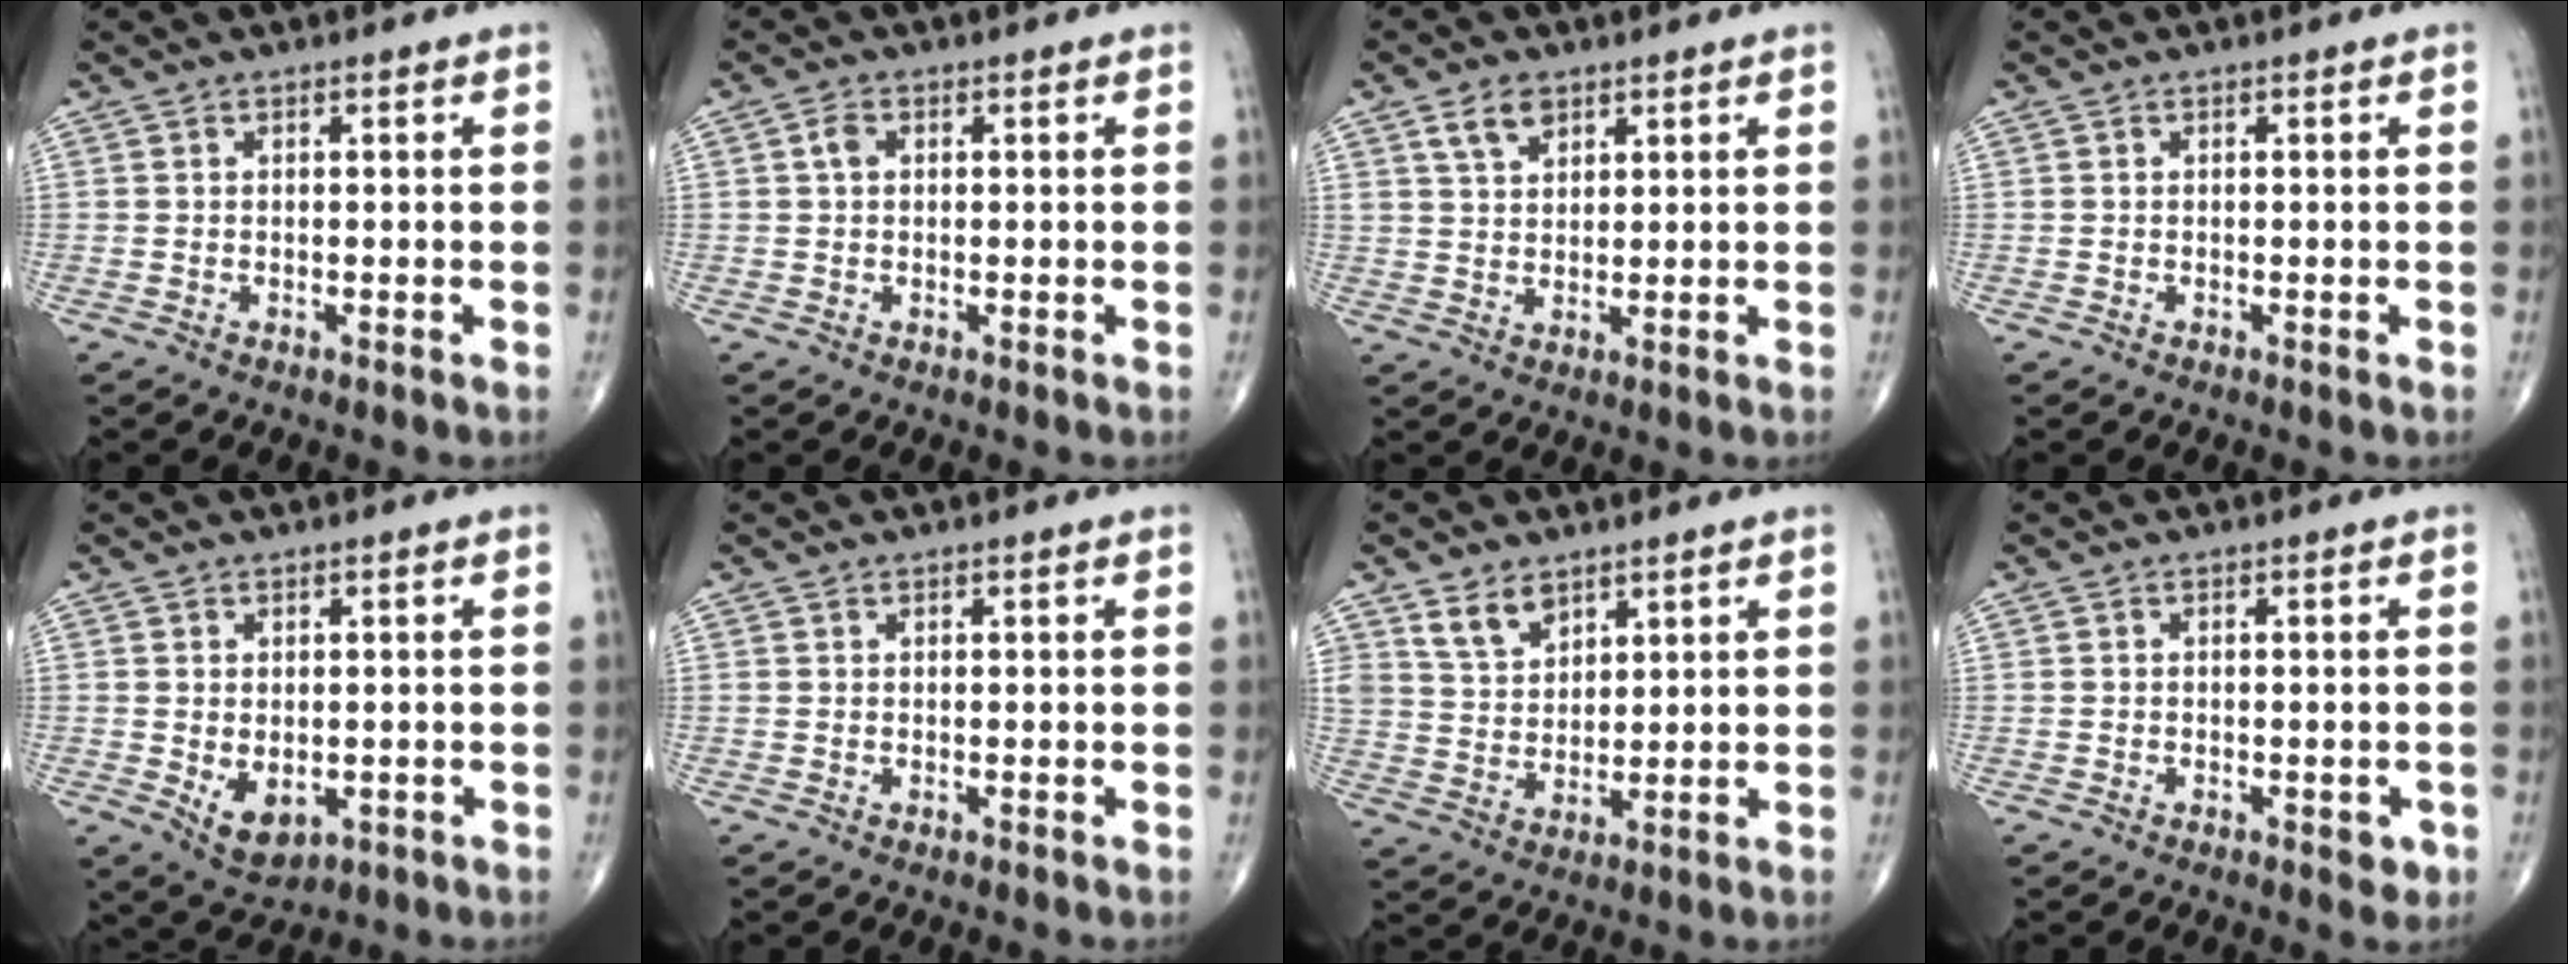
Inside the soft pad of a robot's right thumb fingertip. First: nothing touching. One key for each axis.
{"total": 1.9, "fx": 0.4, "fy": 1.3, "fz": 1.3, "tx": -0.024, "ty": 0.005, "tz": 0.005}
{"total": 4.8, "fx": 2.8, "fy": 2.9, "fz": 2.6, "tx": -0.036, "ty": -0.014, "tz": 0.054}
{"total": 0.0}
{"total": 5.7, "fx": -1.0, "fy": 3.7, "fz": 4.3, "tx": -0.056, "ty": -0.012, "tz": -0.001}
{"total": 0.0}
{"total": 6.3, "fx": 4.2, "fy": 3.9, "fz": 2.6, "tx": -0.027, "ty": -0.031, "tz": 0.087}
{"total": 2.2, "fx": -0.9, "fy": 1.1, "fz": 1.7, "tx": -0.012, "ty": 0.001, "tz": -0.010}